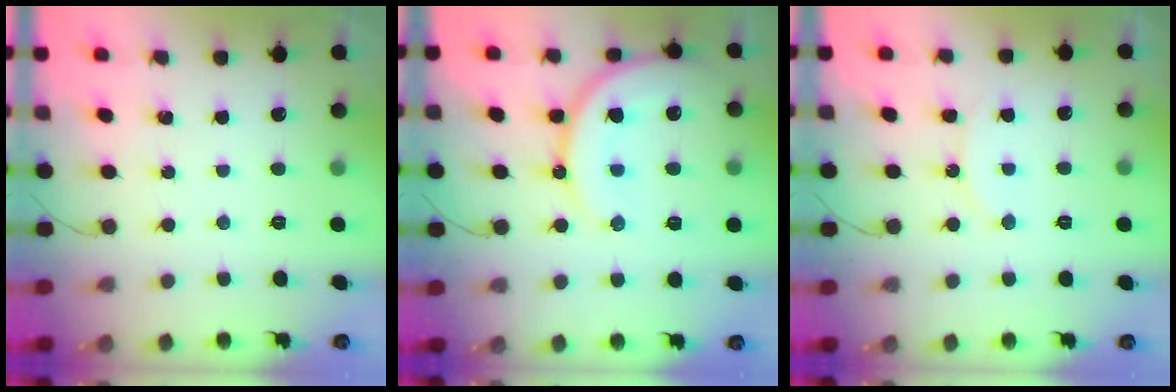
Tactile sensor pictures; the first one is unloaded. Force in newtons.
{"total": 15.9, "press": 15.8, "slide": 1.9}
{"total": 7.6, "press": 7.6, "slide": 0.7}